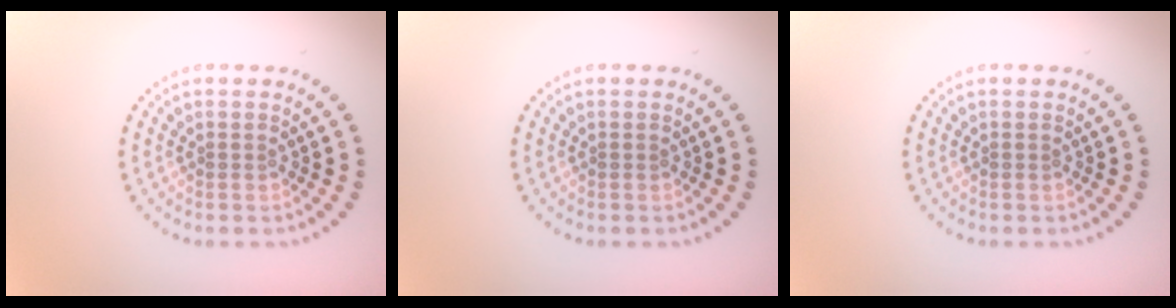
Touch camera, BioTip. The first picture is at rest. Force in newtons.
{"total": 0.0}
{"total": 0.0}